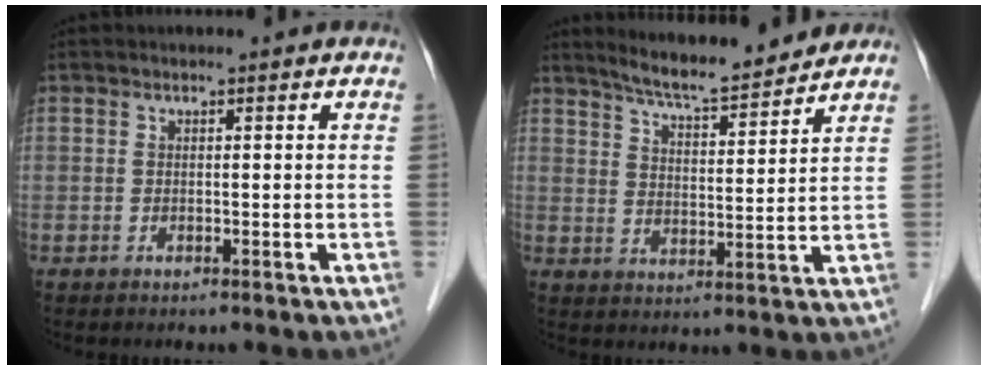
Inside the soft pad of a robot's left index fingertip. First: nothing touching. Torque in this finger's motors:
{"motor_torque": [-0.05, -0.38, 0.18, 0.05]}